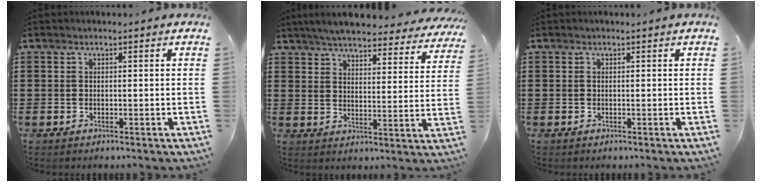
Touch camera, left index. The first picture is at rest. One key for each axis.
{"total": 5.6, "fx": 5.4, "fy": 0.1, "fz": 1.6, "tx": -0.053, "ty": -0.030, "tz": 0.095}
{"total": 0.0}